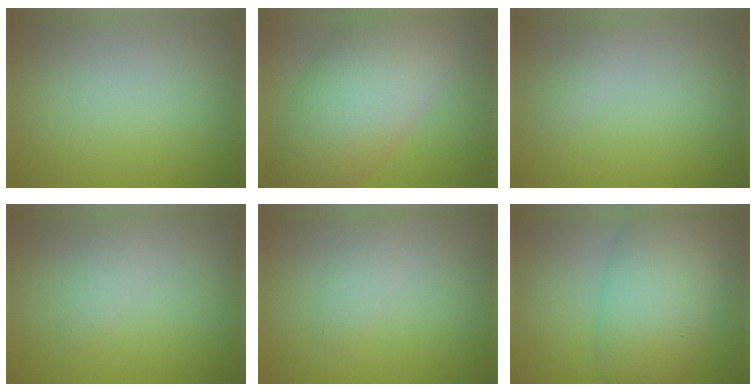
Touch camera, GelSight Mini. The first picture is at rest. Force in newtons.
{"total": 11.2, "press": 11.2, "slide": 0.5}
{"total": 0.8, "press": 0.8, "slide": 0.0}
{"total": 1.3, "press": 1.3, "slide": 0.0}
{"total": 1.4, "press": 1.4, "slide": 0.1}
{"total": 10.0, "press": 9.9, "slide": 0.4}